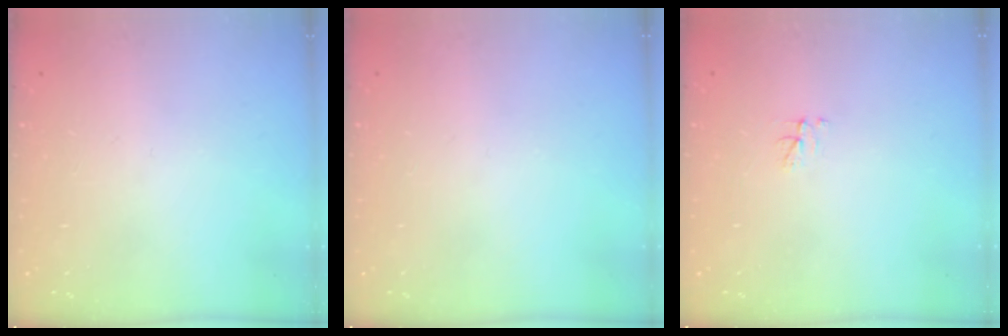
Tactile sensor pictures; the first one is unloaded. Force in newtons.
{"total": 0.0}
{"total": 2.9, "press": 2.9, "slide": 0.4}